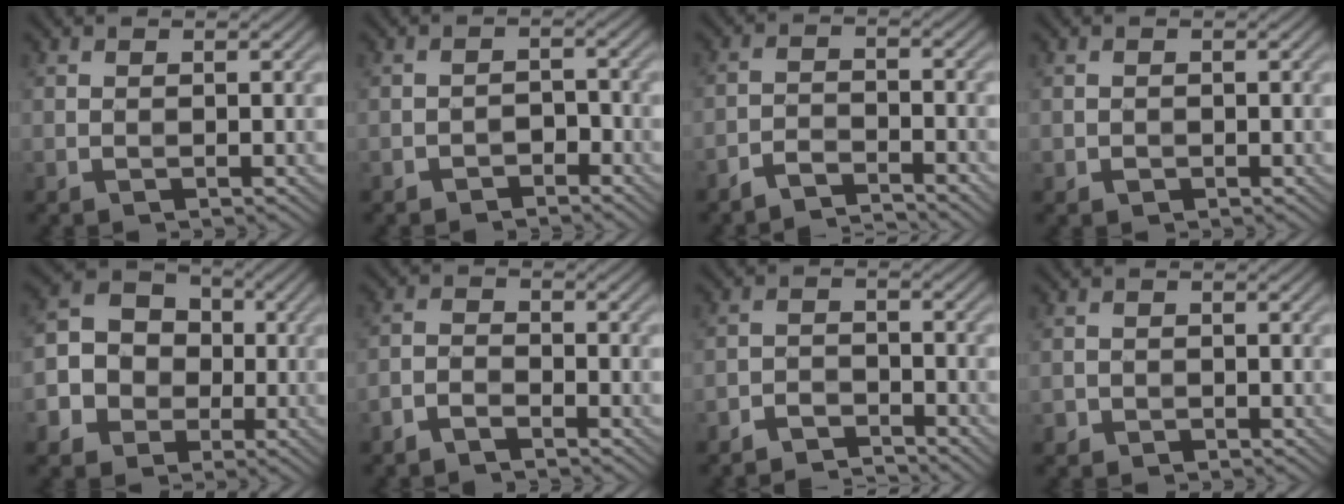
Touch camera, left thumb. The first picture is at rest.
{"total": 2.1, "force": [-1.7, 1.0, 0.7], "torque": [-0.006, 0.008, -0.032]}
{"total": 3.8, "force": [-3.6, 0.5, 1.2], "torque": [-0.022, 0.002, -0.073]}
{"total": 0.8, "force": [-0.4, 0.7, 0.2], "torque": [-0.001, -0.004, -0.009]}
{"total": 8.5, "force": [-2.1, 7.5, 3.4], "torque": [-0.080, -0.009, -0.058]}
{"total": 2.5, "force": [-2.2, 0.7, 1.0], "torque": [-0.021, 0.001, -0.052]}
{"total": 3.9, "force": [-3.7, 0.9, 0.9], "torque": [-0.012, 0.005, -0.074]}
{"total": 1.0, "force": [-0.7, 0.7, 0.1], "torque": [0.001, -0.002, -0.014]}